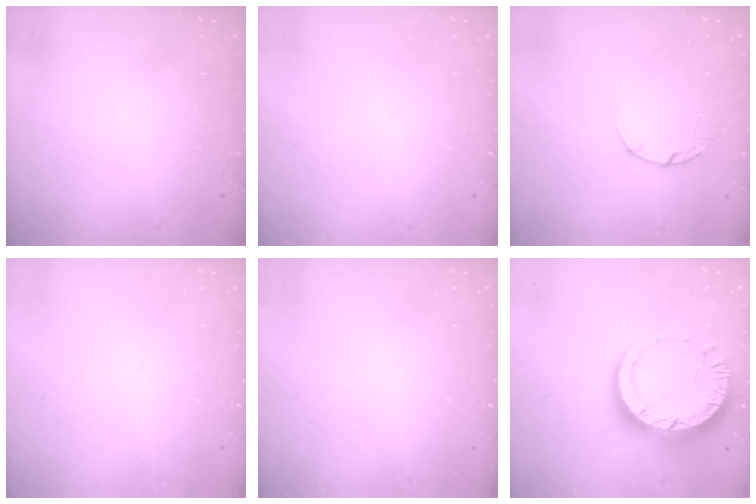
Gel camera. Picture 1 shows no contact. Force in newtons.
{"total": 0.0}
{"total": 3.6, "press": 3.5, "slide": 0.5}
{"total": 0.0}
{"total": 0.0}
{"total": 12.8, "press": 12.8, "slide": 1.2}